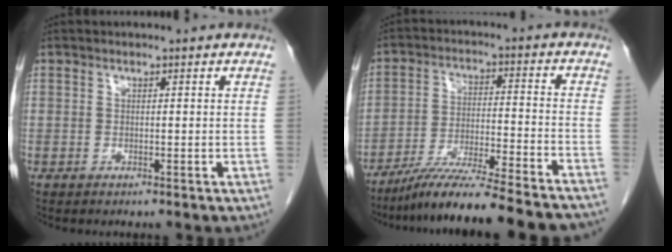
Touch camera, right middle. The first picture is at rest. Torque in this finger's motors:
{"motor_torque": [1.15, -0.99, 0.44, 0.10]}